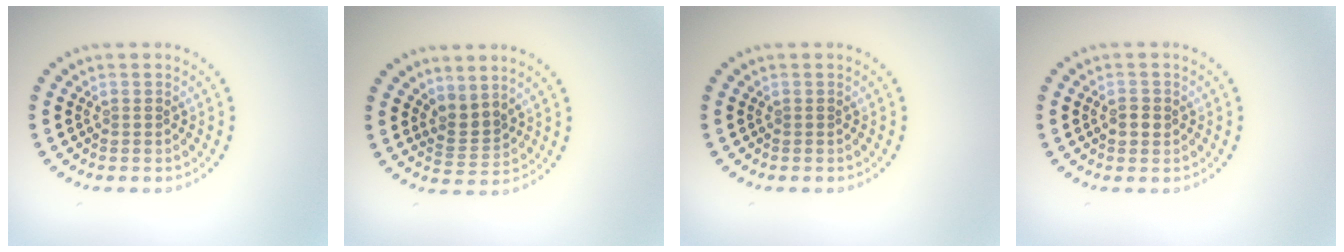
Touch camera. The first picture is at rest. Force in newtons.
{"total": 2.3, "press": 1.5, "slide": 1.7}
{"total": 0.0}
{"total": 1.4, "press": 1.3, "slide": 0.2}